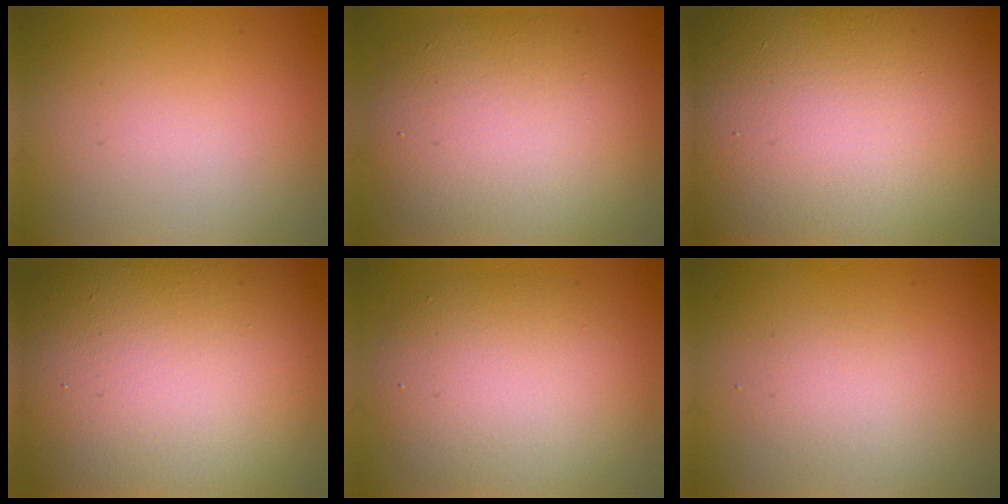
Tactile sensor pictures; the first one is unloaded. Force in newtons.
{"total": 8.8, "press": 8.8, "slide": 0.7}
{"total": 26.6, "press": 26.5, "slide": 1.2}
{"total": 18.3, "press": 18.2, "slide": 0.8}
{"total": 6.2, "press": 6.2, "slide": 0.7}
{"total": 1.5, "press": 1.5, "slide": 0.1}